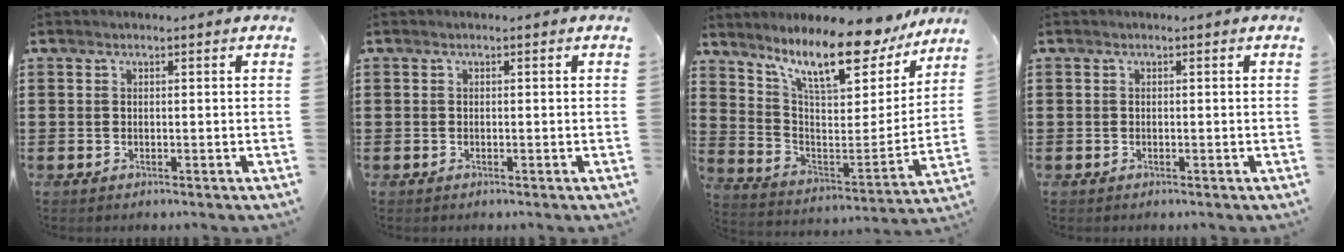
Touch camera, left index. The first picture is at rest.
{"total": 0.0}
{"total": 12.7, "force": [10.4, 2.6, 6.9], "torque": [-0.145, -0.074, 0.173]}
{"total": 0.0}